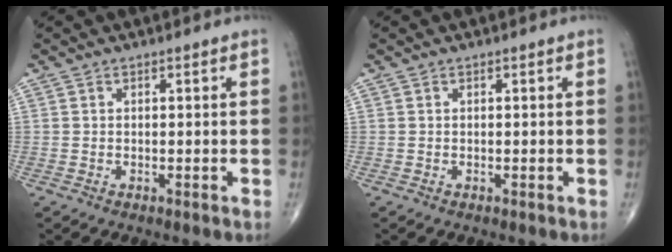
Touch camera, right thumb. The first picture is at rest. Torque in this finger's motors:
{"motor_torque": [-0.02, 0.03, -0.02, 0.01, 0.00]}